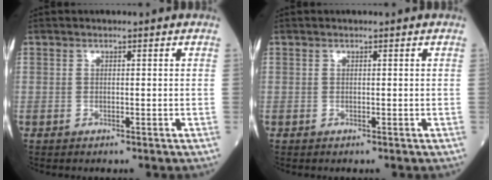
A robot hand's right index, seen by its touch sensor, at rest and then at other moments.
{"total": 0.0}